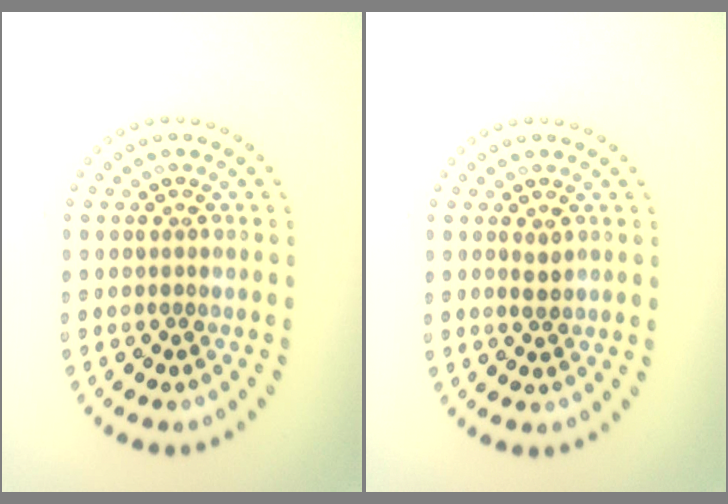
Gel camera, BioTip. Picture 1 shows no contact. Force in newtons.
{"total": 0.8, "press": 0.8, "slide": 0.1}